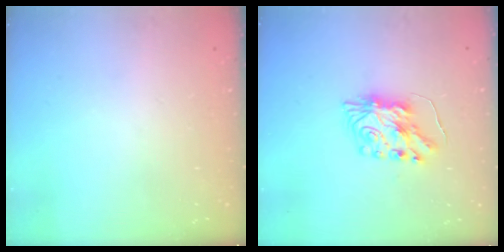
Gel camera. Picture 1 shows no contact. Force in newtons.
{"total": 8.4, "press": 8.4, "slide": 0.4}